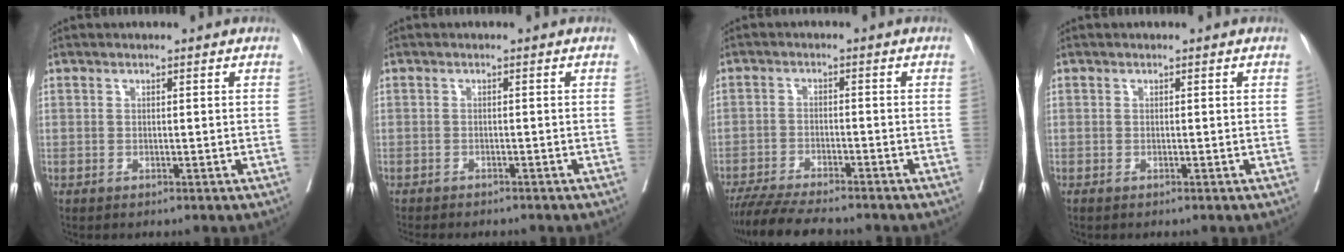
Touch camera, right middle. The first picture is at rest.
{"total": 6.9, "force": [-6.1, 1.7, 2.7], "torque": [-0.033, -0.004, -0.082]}
{"total": 10.0, "force": [-8.8, 0.9, 4.5], "torque": [-0.068, -0.023, -0.143]}
{"total": 0.0}